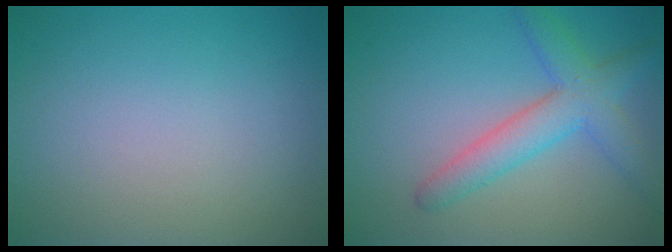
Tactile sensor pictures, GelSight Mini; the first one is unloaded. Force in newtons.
{"total": 4.5, "press": 4.5, "slide": 0.2}